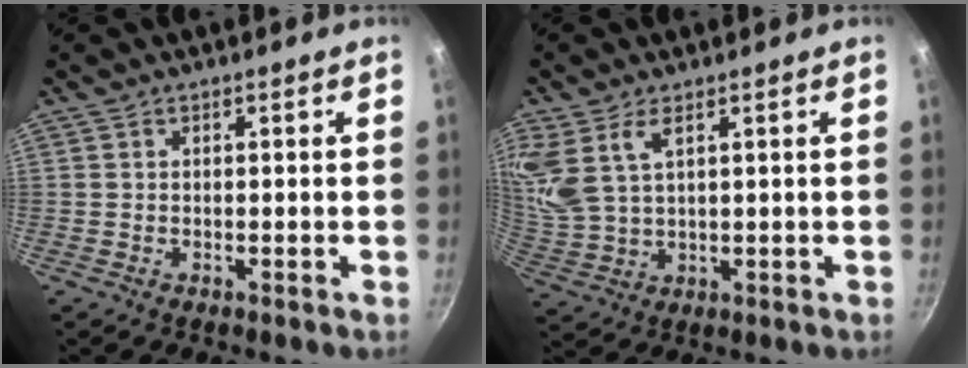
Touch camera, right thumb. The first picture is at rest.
{"total": 9.3, "force": [4.7, 4.9, 6.4], "torque": [-0.135, -0.018, 0.104]}